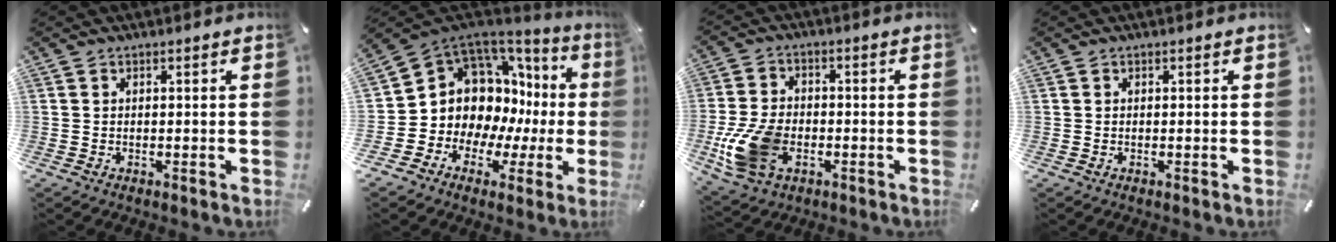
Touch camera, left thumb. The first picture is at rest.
{"total": 12.0, "force": [2.6, 10.3, 5.5], "torque": [-0.102, -0.054, 0.059]}
{"total": 12.8, "force": [-3.9, 8.7, 8.5], "torque": [-0.188, 0.007, -0.065]}
{"total": 0.0}